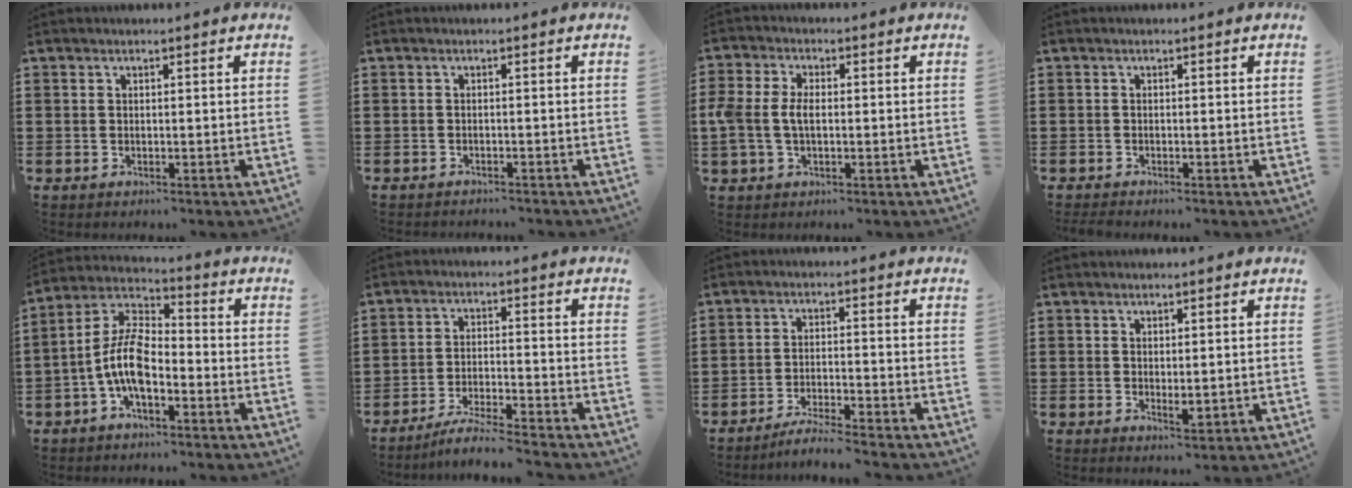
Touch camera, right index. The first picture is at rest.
{"total": 0.9, "force": [-0.9, 0.1, 0.0], "torque": [-0.004, 0.000, -0.019]}
{"total": 4.3, "force": [-0.3, 2.7, 3.4], "torque": [-0.094, -0.002, -0.015]}
{"total": 0.9, "force": [-0.8, -0.1, 0.2], "torque": [-0.006, -0.005, -0.015]}
{"total": 9.0, "force": [-3.2, 4.0, 7.4], "torque": [-0.184, -0.005, -0.068]}
{"total": 4.7, "force": [-4.5, -0.3, 1.3], "torque": [-0.030, -0.006, -0.092]}
{"total": 3.9, "force": [-3.8, -0.3, 0.9], "torque": [-0.018, -0.001, -0.076]}
{"total": 1.4, "force": [0.5, 0.6, 1.1], "torque": [-0.021, 0.000, 0.010]}